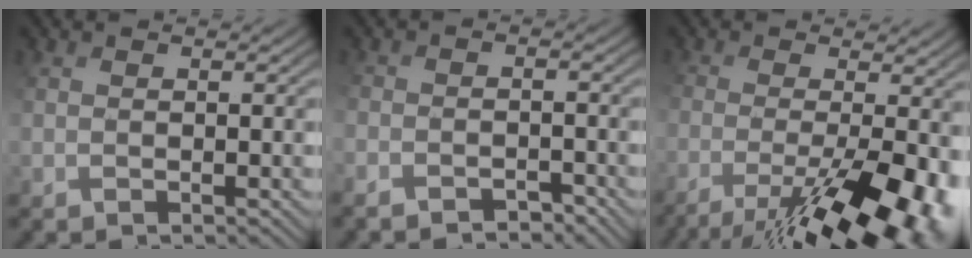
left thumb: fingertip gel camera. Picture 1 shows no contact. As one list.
[{"total": 4.3, "force": [-3.8, 1.5, 1.4], "torque": [-0.023, -0.009, -0.072]}, {"total": 14.0, "force": [-7.3, 4.2, 11.2], "torque": [-0.196, -0.014, -0.105]}]